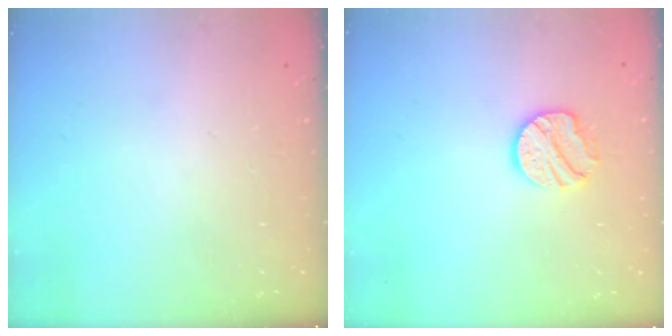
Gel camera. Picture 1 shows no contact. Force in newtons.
{"total": 11.1, "press": 11.1, "slide": 0.9}